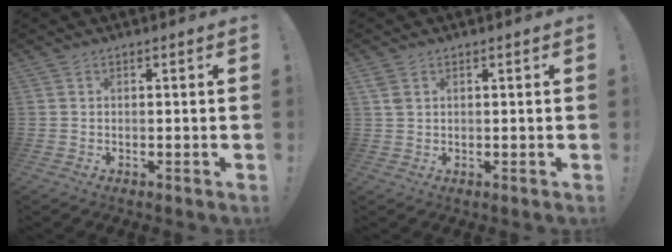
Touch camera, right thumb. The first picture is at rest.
{"total": 2.4, "force": [1.2, 1.6, 1.4], "torque": [-0.029, 0.003, 0.023]}